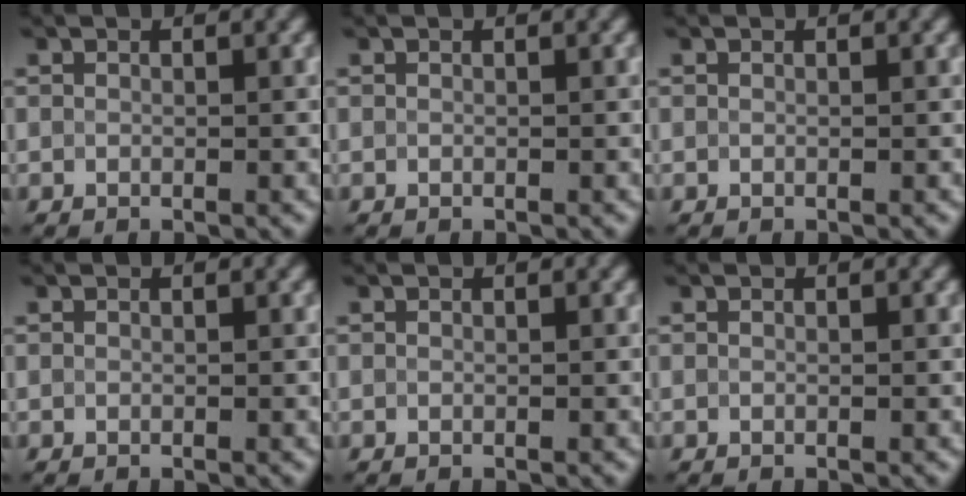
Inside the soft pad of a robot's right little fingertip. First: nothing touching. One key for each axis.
{"total": 0.0}
{"total": 0.0}
{"total": 0.0}
{"total": 0.0}
{"total": 0.0}